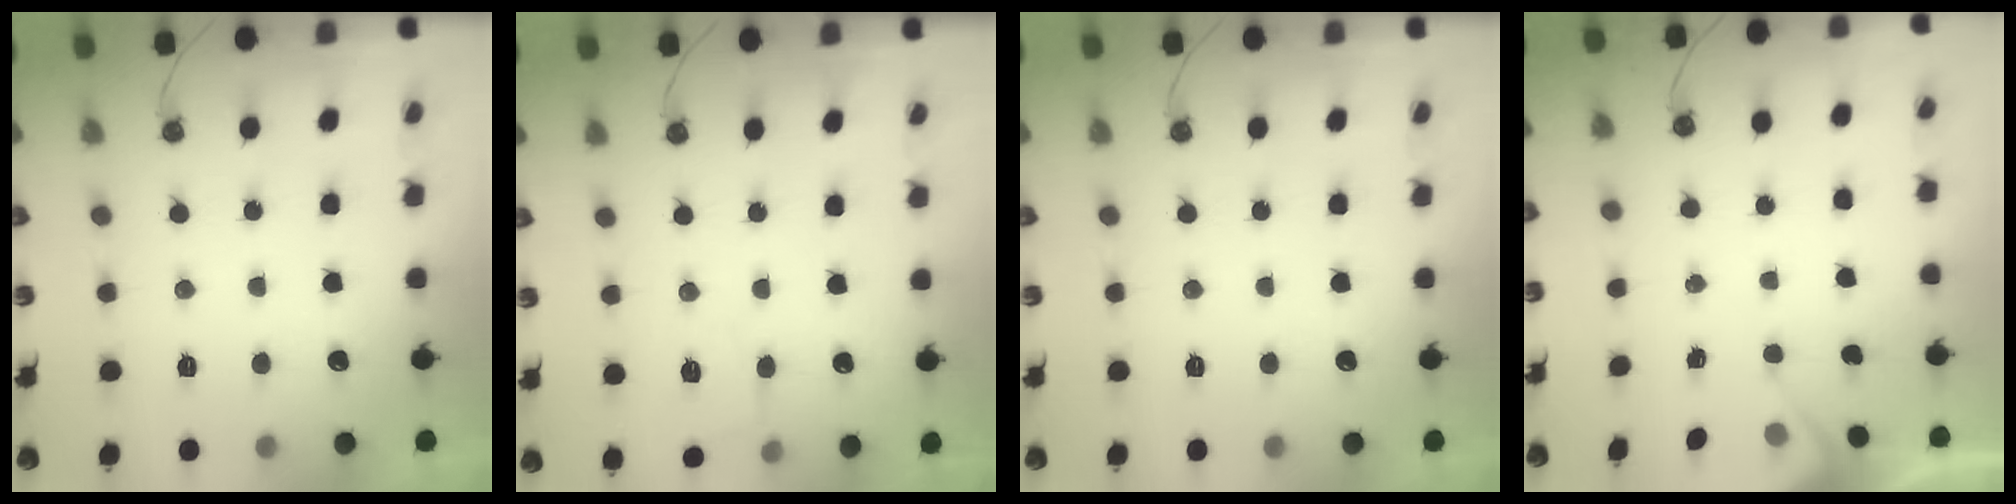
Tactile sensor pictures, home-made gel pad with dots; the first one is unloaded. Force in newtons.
{"total": 5.2, "press": 5.2, "slide": 0.5}
{"total": 0.0}
{"total": 2.6, "press": 2.5, "slide": 0.5}